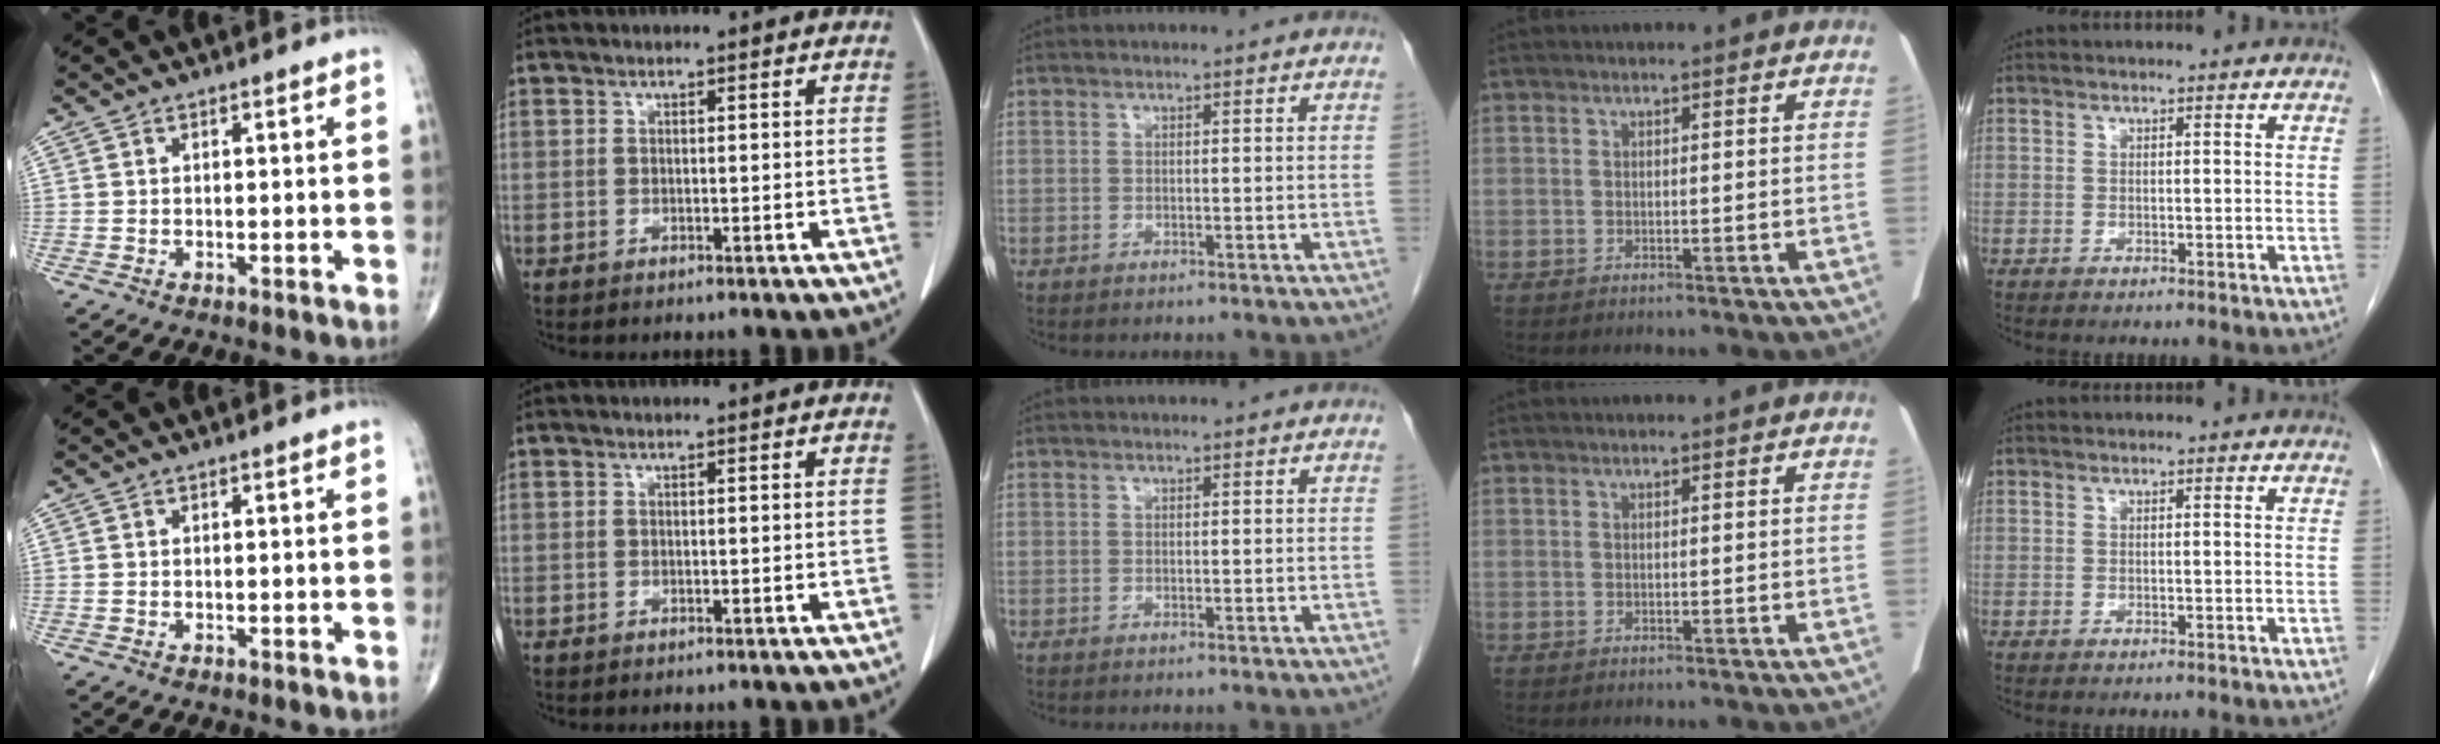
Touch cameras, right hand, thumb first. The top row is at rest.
{}